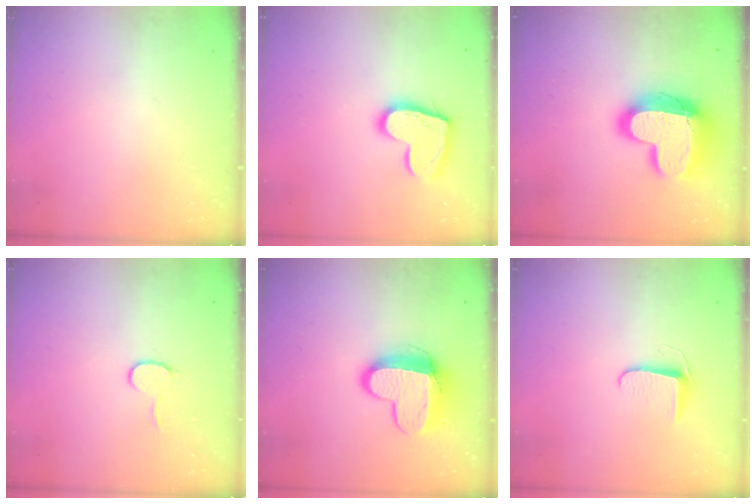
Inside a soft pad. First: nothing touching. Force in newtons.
{"total": 14.0, "press": 14.0, "slide": 1.3}
{"total": 18.9, "press": 18.8, "slide": 1.5}
{"total": 5.9, "press": 5.9, "slide": 0.5}
{"total": 12.7, "press": 12.7, "slide": 1.1}
{"total": 6.4, "press": 6.3, "slide": 0.8}